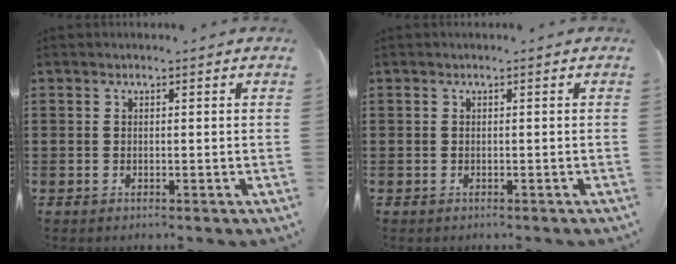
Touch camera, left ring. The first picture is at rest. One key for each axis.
{"total": 0.0}